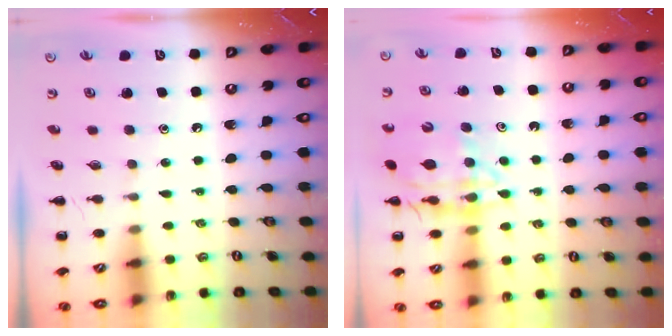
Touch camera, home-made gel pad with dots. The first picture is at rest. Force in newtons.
{"total": 13.4, "press": 13.1, "slide": 2.9}